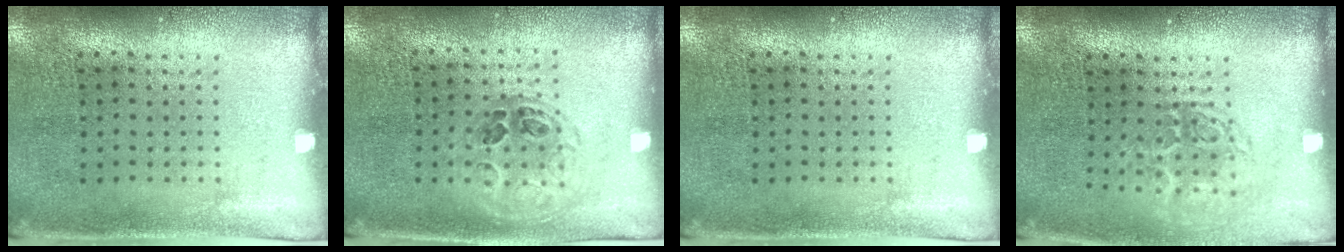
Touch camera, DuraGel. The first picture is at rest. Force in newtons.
{"total": 1.0, "press": 0.9, "slide": 0.3}
{"total": 0.0}
{"total": 1.6, "press": 1.2, "slide": 1.2}